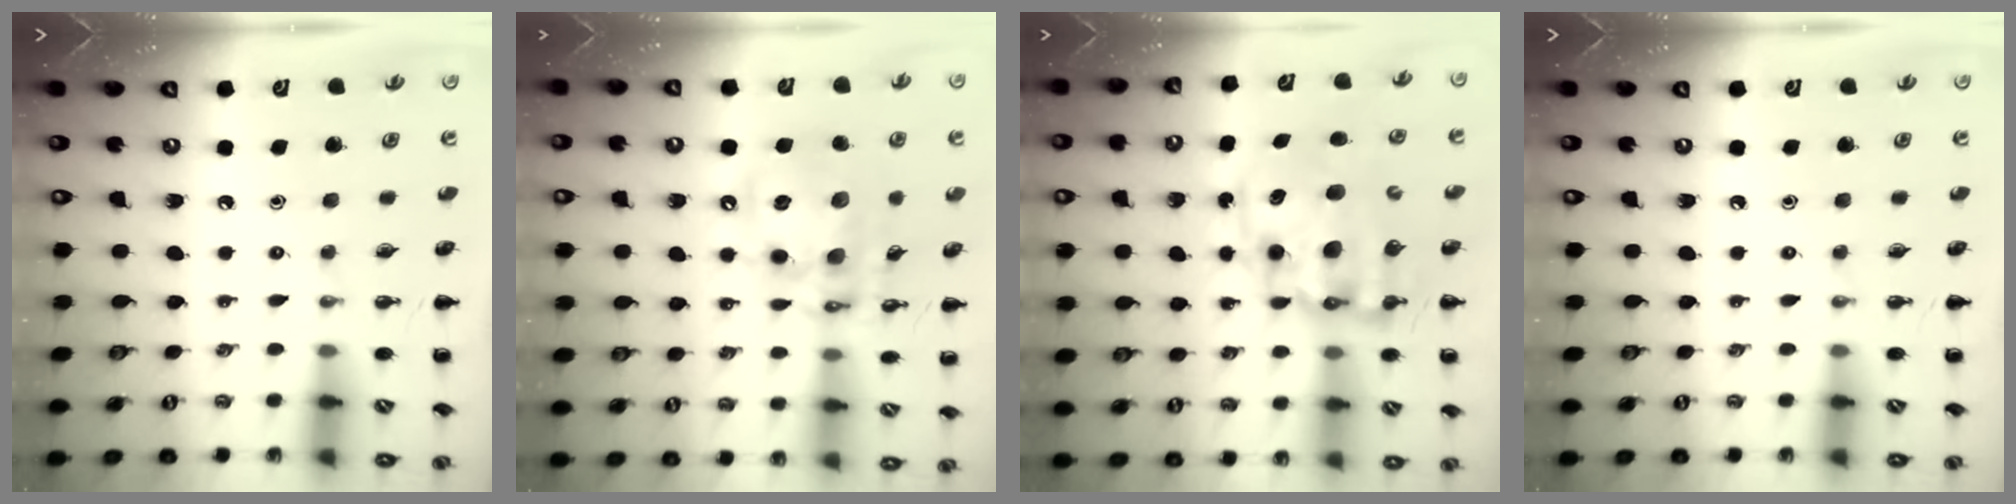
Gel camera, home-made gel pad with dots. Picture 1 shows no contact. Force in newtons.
{"total": 16.4, "press": 16.0, "slide": 3.5}
{"total": 13.5, "press": 13.1, "slide": 3.4}
{"total": 0.0}